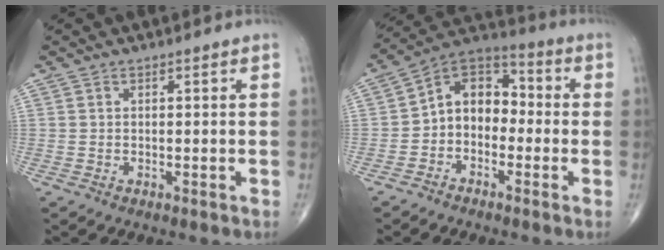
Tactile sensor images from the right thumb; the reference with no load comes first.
{"total": 10.0, "force": [-1.7, 7.5, 6.4], "torque": [-0.069, 0.045, -0.051]}